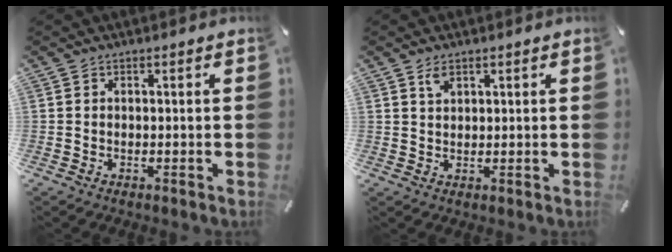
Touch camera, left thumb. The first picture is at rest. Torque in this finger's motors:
{"motor_torque": [0.26, 0.19, 0.00, -0.06, 0.03]}